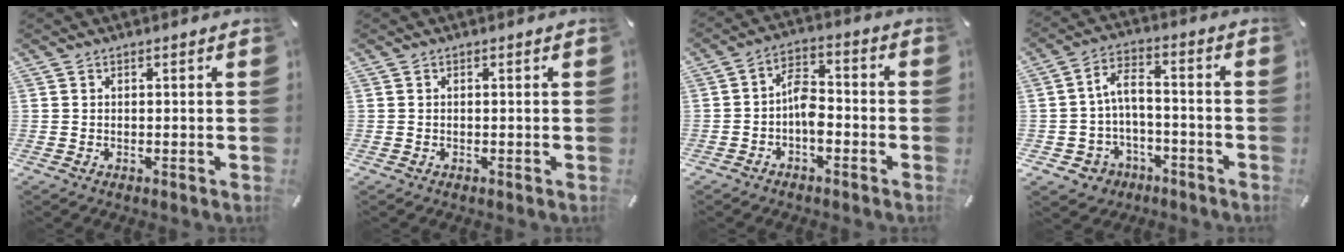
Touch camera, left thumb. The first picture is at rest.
{"total": 0.0}
{"total": 6.9, "force": [-2.7, 4.0, 5.0], "torque": [-0.093, 0.020, -0.049]}
{"total": 6.9, "force": [-1.1, 5.7, 3.8], "torque": [-0.079, 0.014, -0.018]}